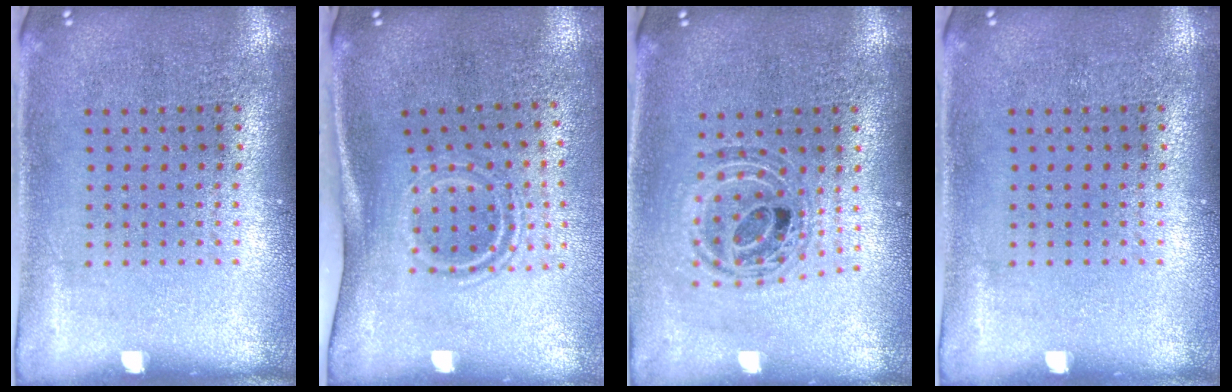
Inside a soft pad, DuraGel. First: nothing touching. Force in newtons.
{"total": 1.9, "press": 1.1, "slide": 1.5}
{"total": 0.7, "press": 0.7, "slide": 0.2}
{"total": 0.0}